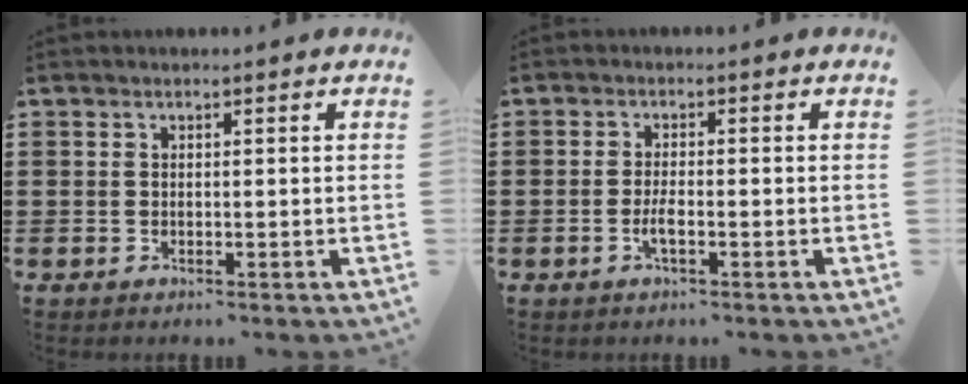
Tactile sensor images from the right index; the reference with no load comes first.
{"total": 2.4, "force": [-1.0, 0.3, 2.2], "torque": [-0.048, -0.006, -0.018]}